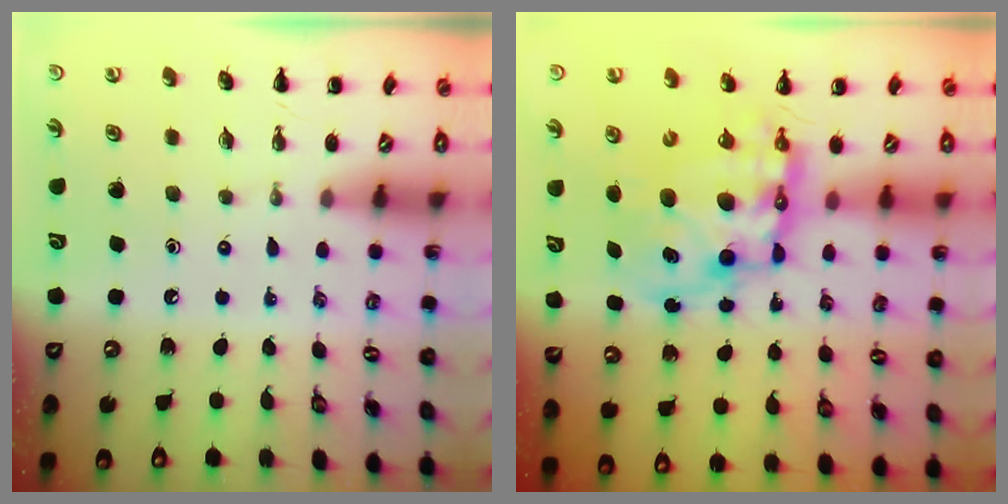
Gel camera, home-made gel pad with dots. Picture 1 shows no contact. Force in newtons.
{"total": 12.8, "press": 12.4, "slide": 3.2}